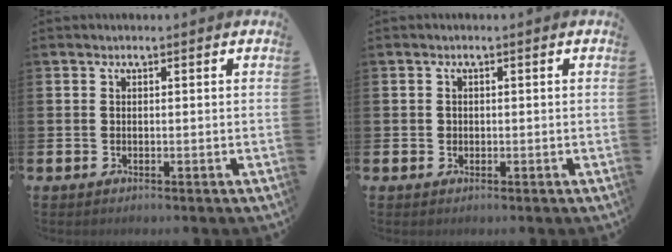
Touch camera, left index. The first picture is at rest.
{"total": 0.8, "force": [0.2, 0.8, 0.1], "torque": [0.004, 0.003, 0.000]}